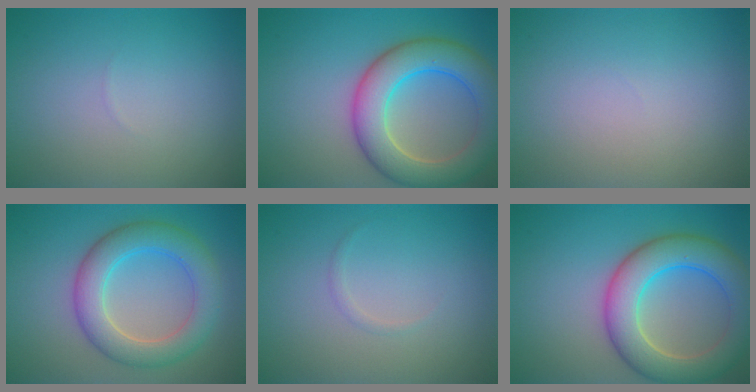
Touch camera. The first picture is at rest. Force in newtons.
{"total": 7.9, "press": 7.9, "slide": 0.4}
{"total": 0.0}
{"total": 5.7, "press": 5.7, "slide": 0.1}
{"total": 0.6, "press": 0.6, "slide": 0.1}
{"total": 7.9, "press": 7.9, "slide": 0.4}